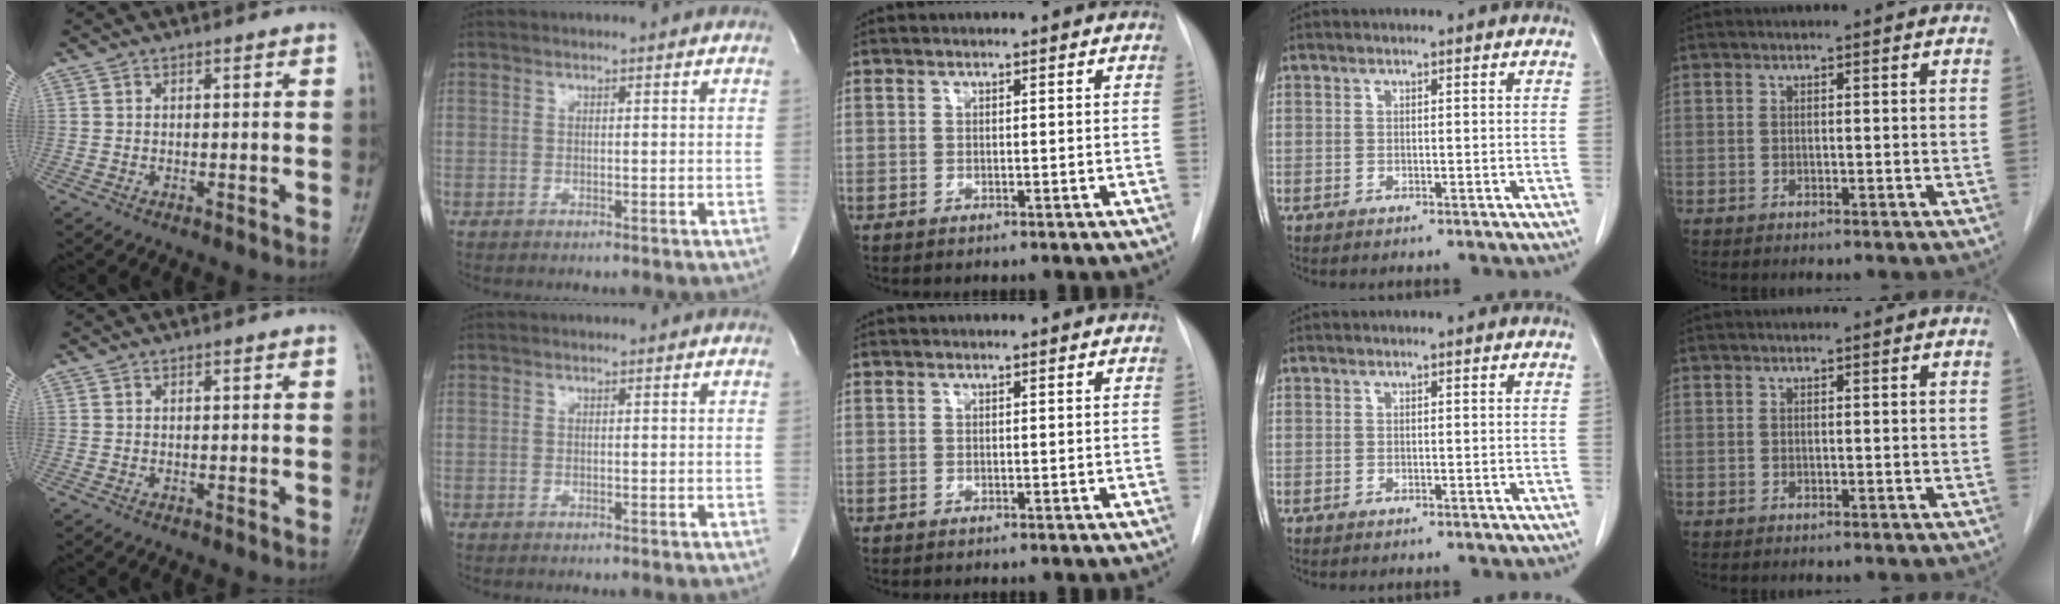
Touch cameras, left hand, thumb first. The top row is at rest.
{}